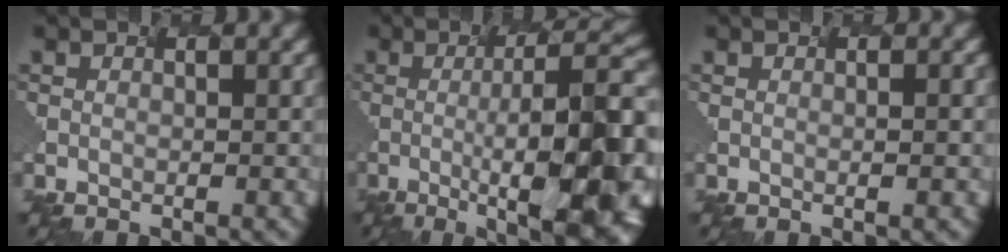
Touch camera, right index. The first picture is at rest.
{"total": 12.6, "force": [-2.0, 3.2, 12.0], "torque": [-0.140, 0.007, -0.022]}
{"total": 2.4, "force": [0.2, 1.2, 2.1], "torque": [0.001, 0.016, -0.013]}